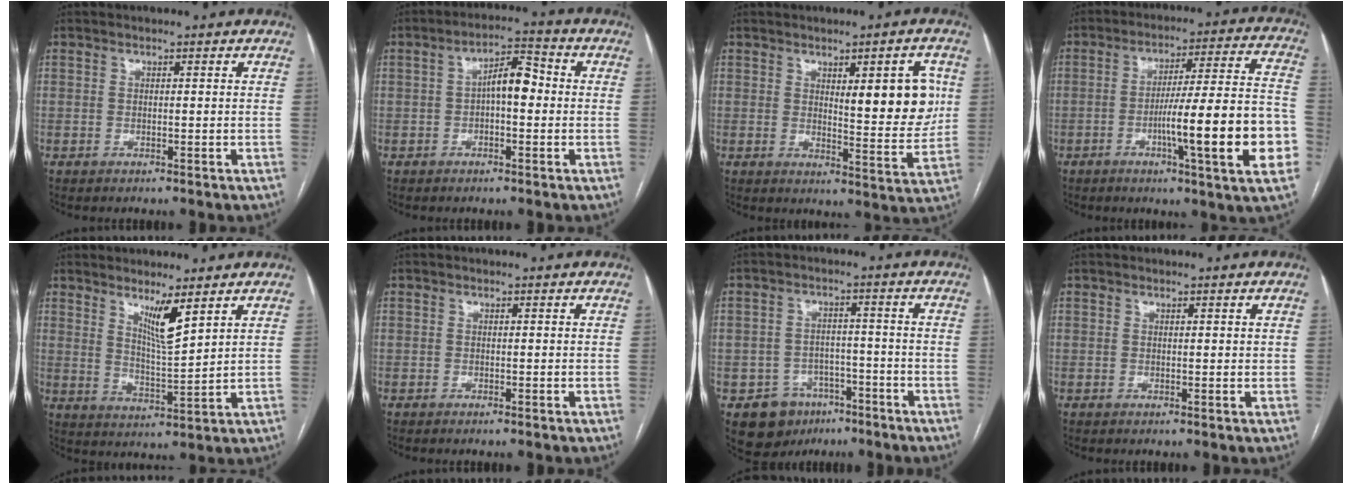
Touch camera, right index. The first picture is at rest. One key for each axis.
{"total": 5.8, "fx": -0.1, "fy": 2.2, "fz": 5.4, "tx": -0.089, "ty": 0.027, "tz": -0.006}
{"total": 9.8, "fx": 2.5, "fy": 2.4, "fz": 9.2, "tx": -0.118, "ty": -0.003, "tz": 0.038}
{"total": 18.7, "fx": -5.2, "fy": 0.4, "fz": 17.9, "tx": -0.220, "ty": 0.011, "tz": -0.073}
{"total": 6.1, "fx": 3.8, "fy": 0.1, "fz": 4.7, "tx": -0.083, "ty": -0.020, "tz": 0.072}
{"total": 0.0}
{"total": 8.2, "fx": -5.0, "fy": 6.2, "fz": 1.8, "tx": -0.023, "ty": 0.015, "tz": -0.071}
{"total": 0.8, "fx": 0.4, "fy": 0.4, "fz": 0.5, "tx": -0.003, "ty": -0.001, "tz": 0.004}